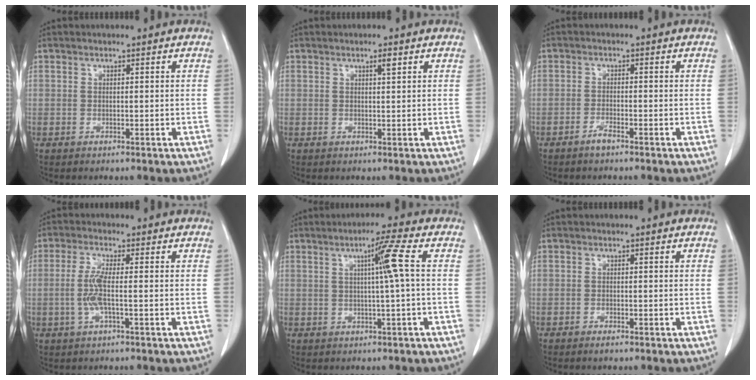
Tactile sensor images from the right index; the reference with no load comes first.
{"total": 1.3, "force": [0.7, 0.1, 1.1], "torque": [-0.020, -0.002, 0.011]}
{"total": 1.8, "force": [-1.5, 0.2, 0.9], "torque": [-0.023, 0.000, -0.027]}
{"total": 4.2, "force": [-0.7, 0.2, 4.1], "torque": [-0.096, -0.001, -0.015]}
{"total": 4.9, "force": [0.7, -1.4, 4.6], "torque": [-0.081, 0.002, 0.012]}
{"total": 1.0, "force": [-0.9, 0.2, 0.5], "torque": [-0.011, -0.001, -0.011]}